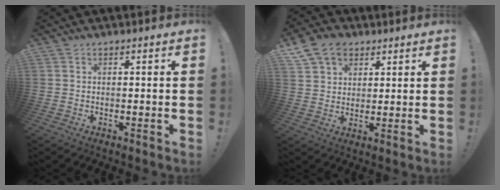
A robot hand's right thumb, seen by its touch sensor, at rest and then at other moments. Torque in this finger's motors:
{"motor_torque": [0.64, 1.16, 0.75, 0.74, 0.31]}